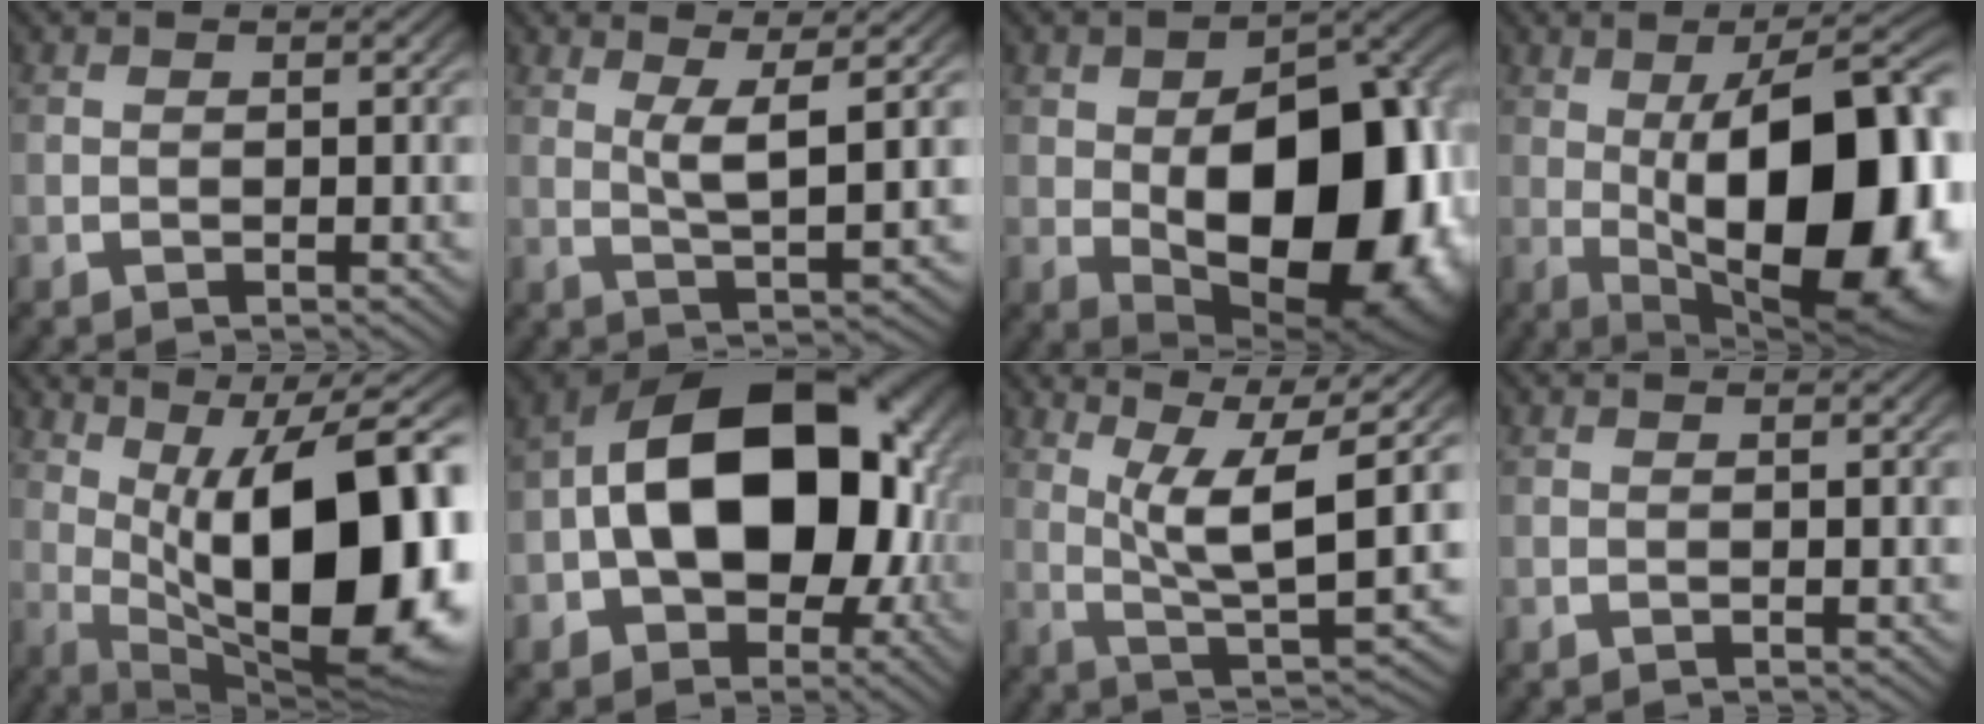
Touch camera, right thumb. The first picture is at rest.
{"total": 4.7, "force": [2.2, 1.1, 4.0], "torque": [-0.071, -0.005, 0.042]}
{"total": 21.2, "force": [-2.6, 12.8, 16.7], "torque": [-0.265, -0.077, 0.003]}
{"total": 20.5, "force": [-3.2, 11.0, 16.9], "torque": [-0.259, -0.050, -0.012]}
{"total": 22.1, "force": [-0.2, 12.8, 18.0], "torque": [-0.277, -0.054, 0.031]}
{"total": 18.0, "force": [-0.5, 12.0, 13.4], "torque": [-0.241, -0.050, 0.015]}
{"total": 10.6, "force": [3.2, 4.7, 8.9], "torque": [-0.141, -0.017, 0.056]}
{"total": 0.0}